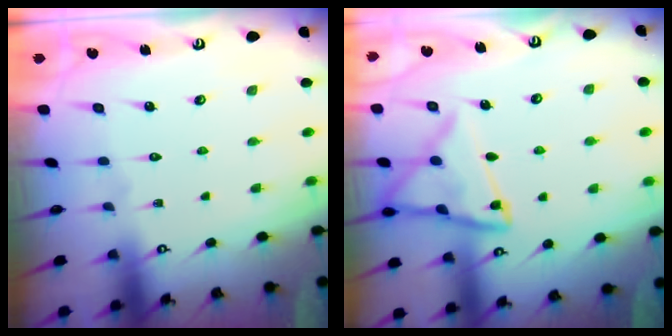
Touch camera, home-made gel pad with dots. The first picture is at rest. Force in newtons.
{"total": 14.9, "press": 14.8, "slide": 1.3}